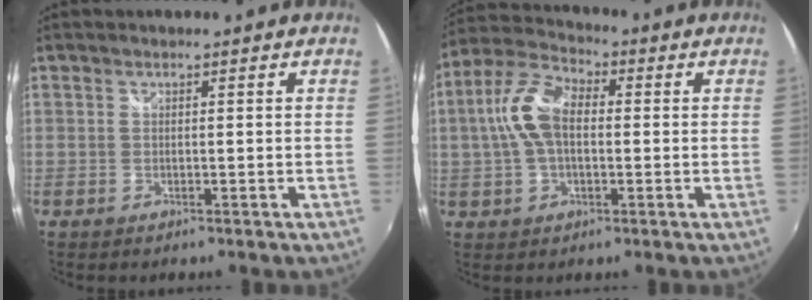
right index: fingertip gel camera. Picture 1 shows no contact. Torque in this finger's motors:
{"motor_torque": [0.57, -0.24, 0.47, 0.18]}